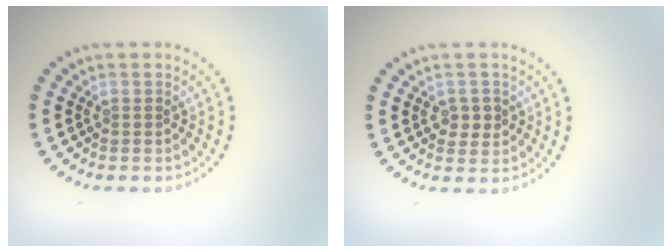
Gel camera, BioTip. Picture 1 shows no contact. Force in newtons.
{"total": 1.8, "press": 1.8, "slide": 0.3}